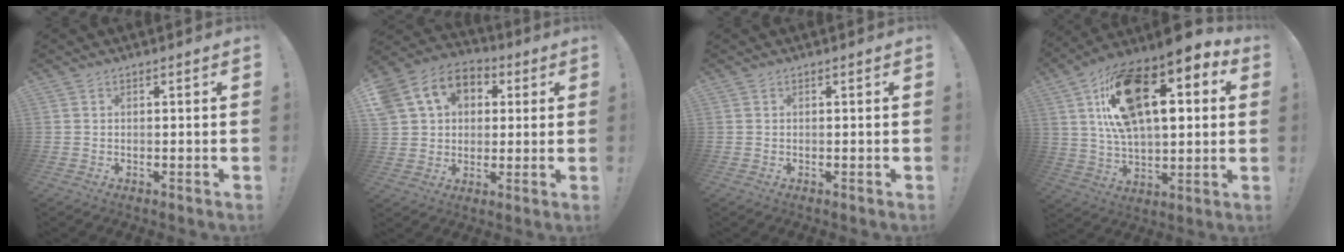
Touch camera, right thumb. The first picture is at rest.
{"total": 14.5, "force": [5.2, 11.5, 7.0], "torque": [-0.109, -0.007, 0.106]}
{"total": 0.0}
{"total": 22.1, "force": [8.5, 11.3, 17.0], "torque": [-0.288, -0.029, 0.151]}